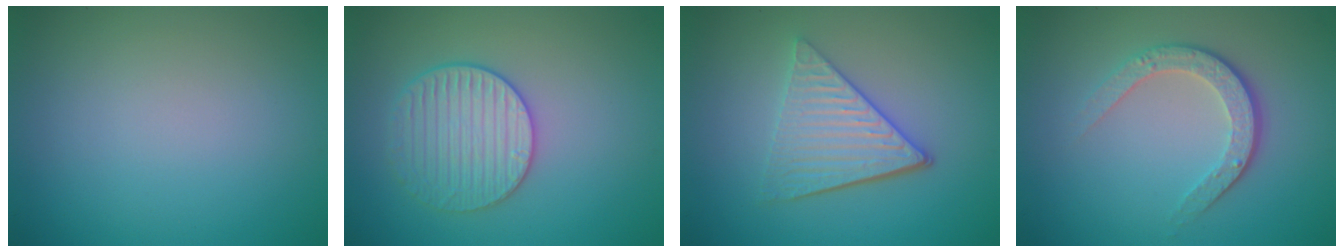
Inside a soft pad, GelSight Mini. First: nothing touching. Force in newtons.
{"total": 3.6, "press": 3.5, "slide": 0.8}
{"total": 4.5, "press": 3.5, "slide": 2.8}
{"total": 3.5, "press": 2.6, "slide": 2.3}